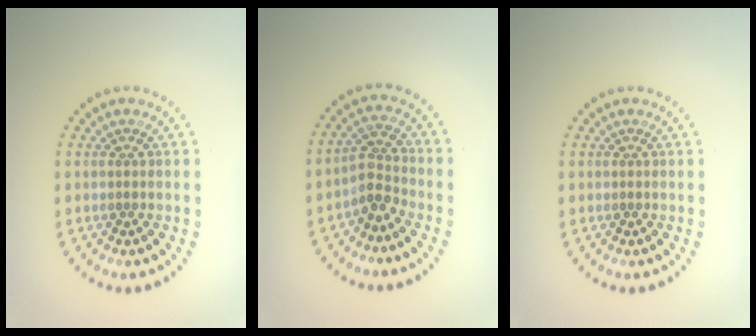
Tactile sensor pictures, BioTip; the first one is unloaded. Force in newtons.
{"total": 2.5, "press": 2.0, "slide": 1.6}
{"total": 0.0}